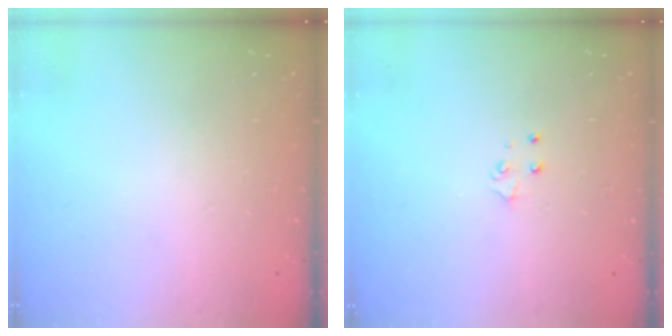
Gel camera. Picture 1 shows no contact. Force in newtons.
{"total": 4.2, "press": 4.2, "slide": 0.4}